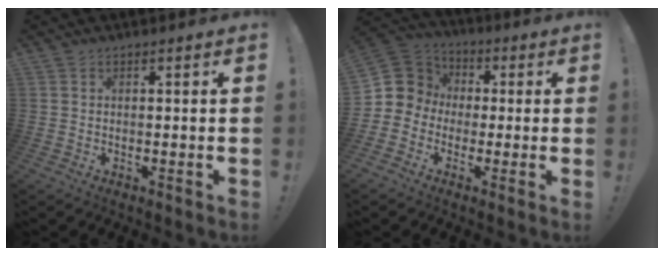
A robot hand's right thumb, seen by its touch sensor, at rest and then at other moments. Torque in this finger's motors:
{"motor_torque": [0.77, -0.26, -0.06, 0.06, 0.08]}